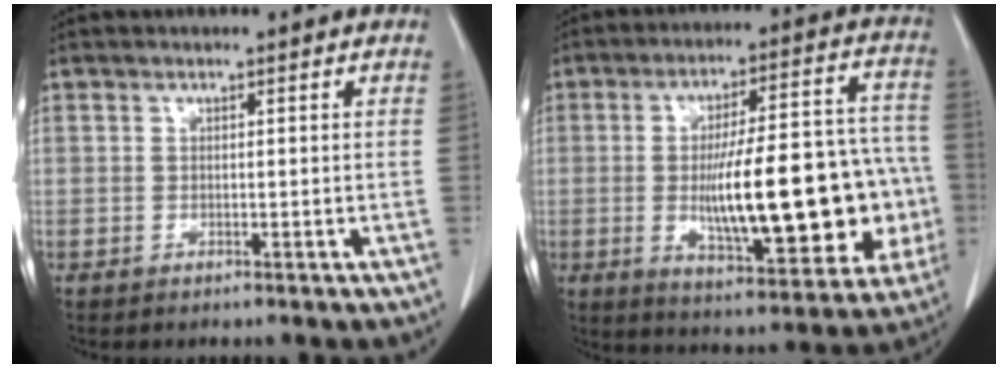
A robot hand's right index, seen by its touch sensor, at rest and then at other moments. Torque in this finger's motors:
{"motor_torque": [1.52, -0.61, 0.88, 0.21]}